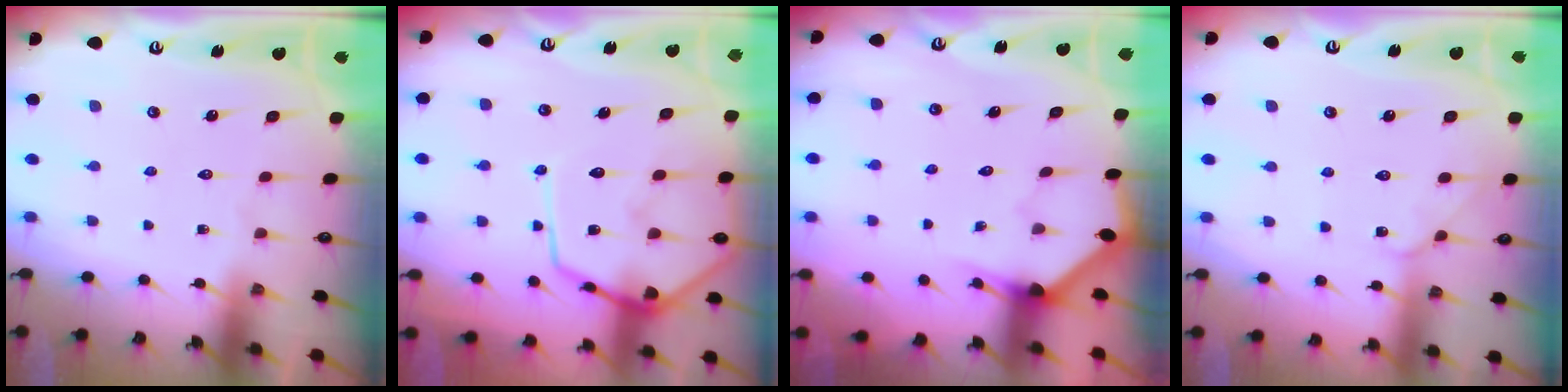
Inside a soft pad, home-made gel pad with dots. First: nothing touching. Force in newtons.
{"total": 13.5, "press": 13.5, "slide": 1.3}
{"total": 2.9, "press": 2.9, "slide": 0.2}
{"total": 5.0, "press": 5.0, "slide": 0.6}